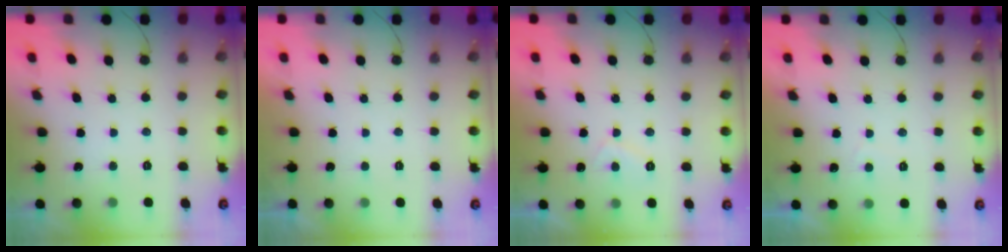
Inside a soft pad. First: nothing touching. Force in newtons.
{"total": 2.3, "press": 2.3, "slide": 0.4}
{"total": 2.7, "press": 2.6, "slide": 0.8}
{"total": 0.5, "press": 0.0, "slide": 0.5}